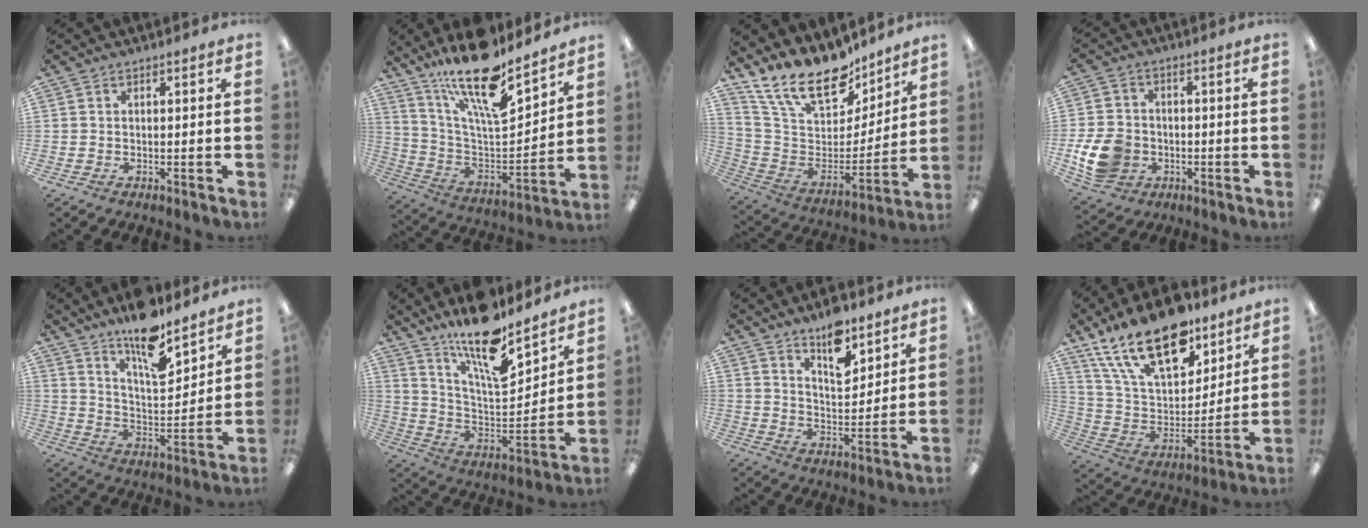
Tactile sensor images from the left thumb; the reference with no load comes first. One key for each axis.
{"total": 20.9, "fx": 15.6, "fy": 6.1, "fz": 12.5, "tx": -0.227, "ty": -0.105, "tz": 0.267}
{"total": 20.6, "fx": 16.0, "fy": 8.6, "fz": 9.7, "tx": -0.195, "ty": -0.108, "tz": 0.290}
{"total": 11.5, "fx": -3.0, "fy": 9.2, "fz": 6.2, "tx": -0.145, "ty": 0.018, "tz": -0.051}
{"total": 13.4, "fx": 10.8, "fy": 4.0, "fz": 6.9, "tx": -0.110, "ty": -0.077, "tz": 0.187}
{"total": 18.1, "fx": 14.3, "fy": 5.1, "fz": 10.0, "tx": -0.184, "ty": -0.096, "tz": 0.245}
{"total": 10.6, "fx": 8.1, "fy": 4.3, "fz": 5.3, "tx": -0.071, "ty": -0.054, "tz": 0.140}
{"total": 23.4, "fx": 15.3, "fy": 11.0, "fz": 13.9, "tx": -0.268, "ty": -0.077, "tz": 0.271}